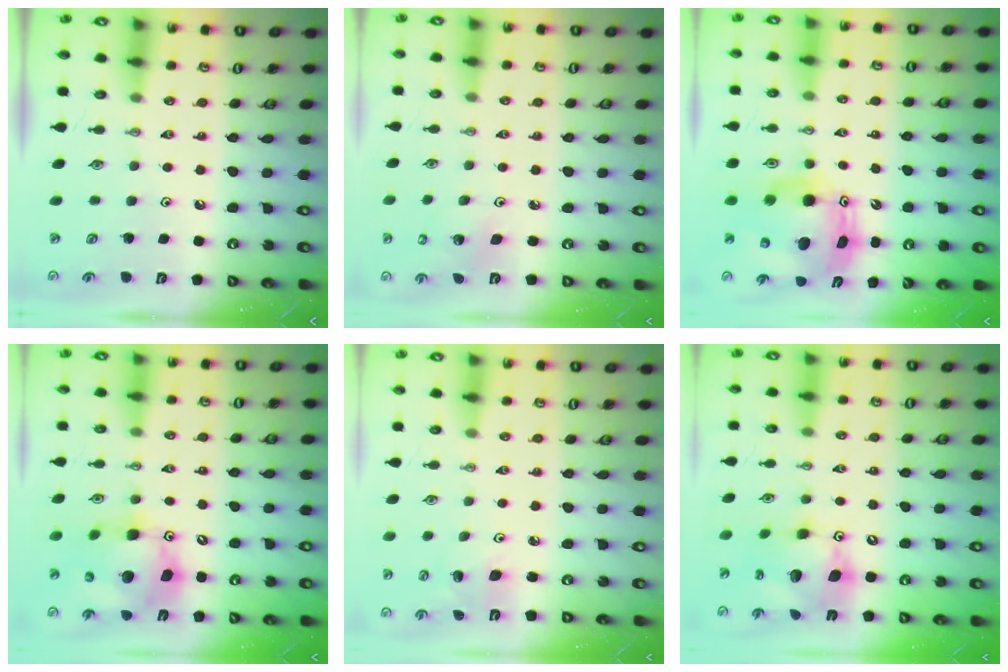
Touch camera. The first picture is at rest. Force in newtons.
{"total": 2.9, "press": 2.9, "slide": 0.2}
{"total": 12.6, "press": 12.5, "slide": 1.3}
{"total": 14.5, "press": 14.3, "slide": 2.3}
{"total": 4.8, "press": 4.7, "slide": 1.2}
{"total": 13.8, "press": 13.8, "slide": 1.2}